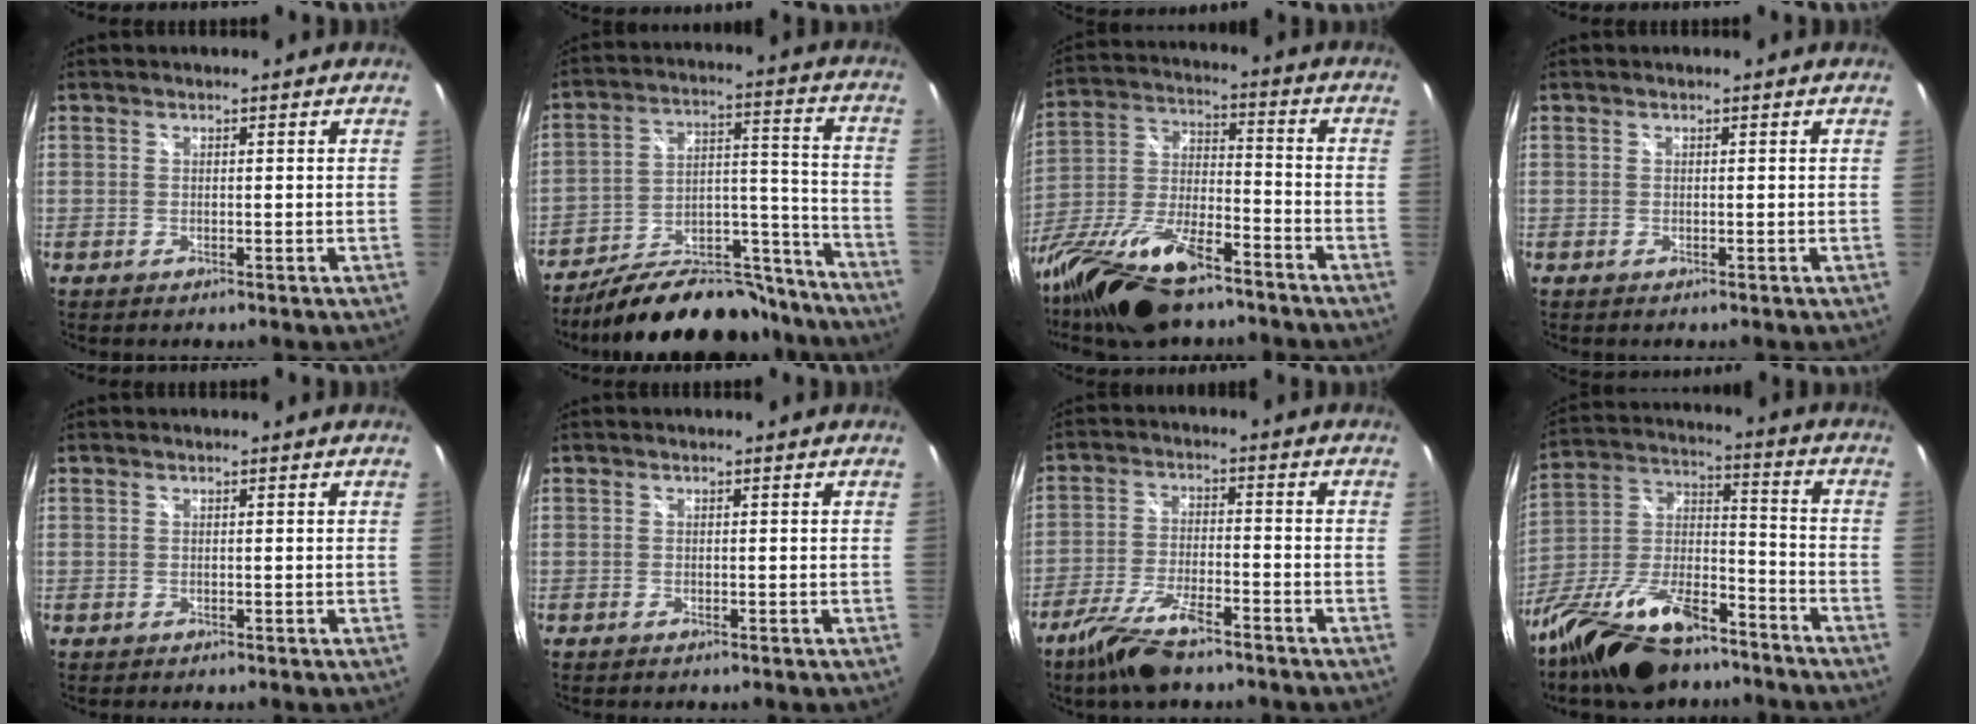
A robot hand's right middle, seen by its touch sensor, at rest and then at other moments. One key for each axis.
{"total": 23.8, "fx": -20.1, "fy": 8.1, "fz": 9.8, "tx": -0.152, "ty": 0.040, "tz": -0.272}
{"total": 23.6, "fx": -16.9, "fy": 8.0, "fz": 14.4, "tx": -0.298, "ty": -0.028, "tz": -0.296}
{"total": 0.0}
{"total": 0.0}
{"total": 0.6, "fx": -0.5, "fy": 0.2, "fz": 0.3, "tx": -0.005, "ty": -0.001, "tz": -0.010}
{"total": 10.3, "fx": -7.7, "fy": 2.9, "fz": 6.2, "tx": -0.139, "ty": -0.015, "tz": -0.143}
{"total": 21.3, "fx": -15.0, "fy": 8.4, "fz": 12.6, "tx": -0.248, "ty": -0.002, "tz": -0.258}